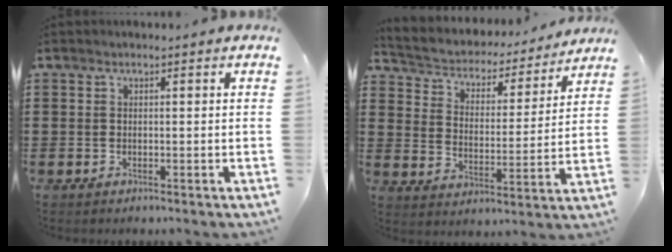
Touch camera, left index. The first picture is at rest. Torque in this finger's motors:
{"motor_torque": [1.17, -0.97, 0.28, 0.06]}